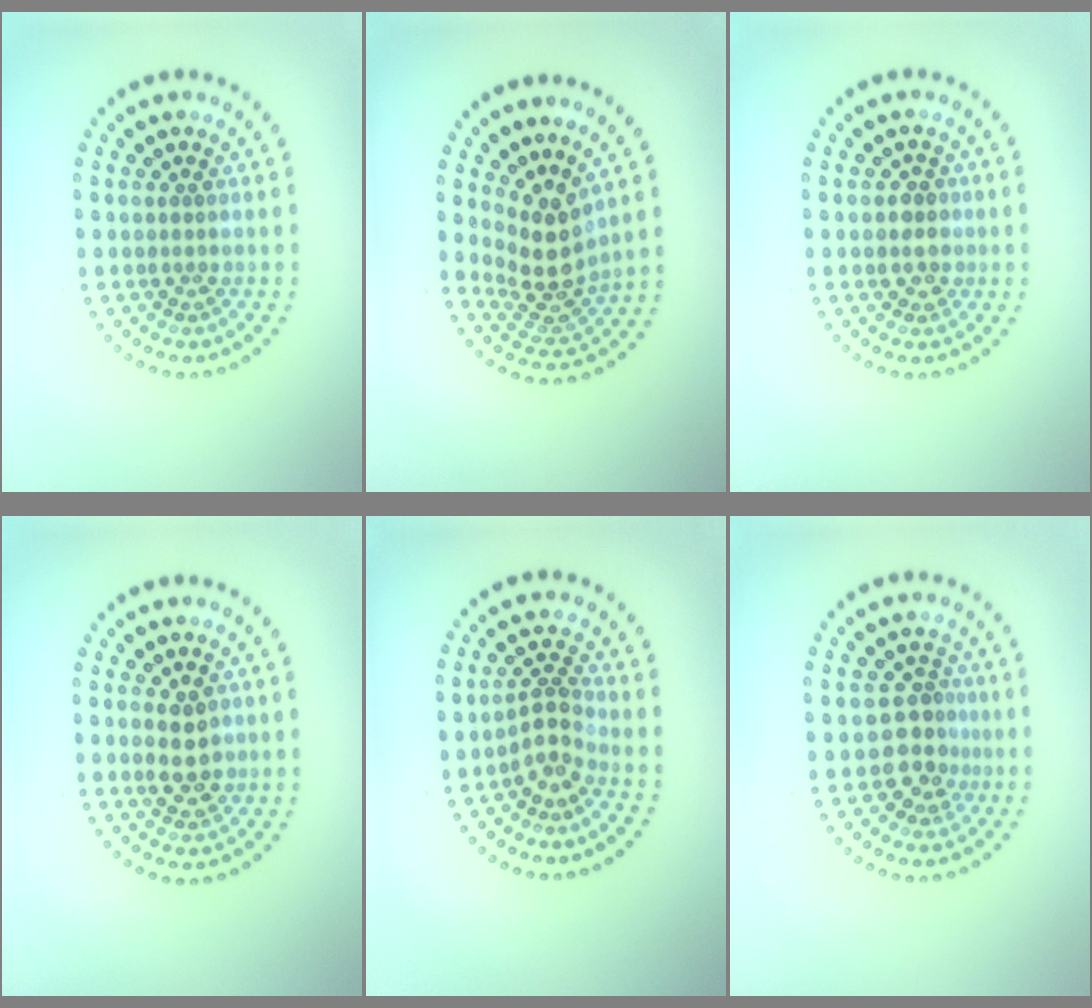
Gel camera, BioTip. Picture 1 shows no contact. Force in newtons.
{"total": 4.0, "press": 3.0, "slide": 2.6}
{"total": 1.6, "press": 1.4, "slide": 0.8}
{"total": 2.4, "press": 2.4, "slide": 0.3}
{"total": 2.3, "press": 1.6, "slide": 1.7}
{"total": 2.9, "press": 2.5, "slide": 1.6}